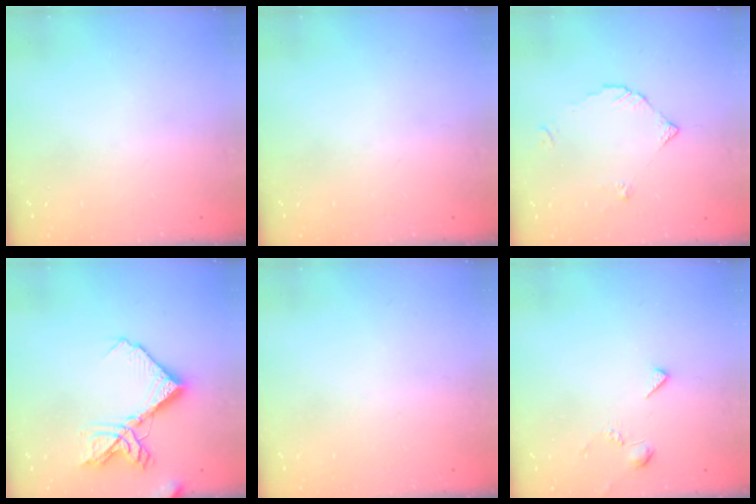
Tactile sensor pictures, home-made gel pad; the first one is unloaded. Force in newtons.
{"total": 0.0}
{"total": 3.0, "press": 3.0, "slide": 0.2}
{"total": 13.0, "press": 13.0, "slide": 0.7}
{"total": 2.0, "press": 2.0, "slide": 0.1}
{"total": 4.4, "press": 4.4, "slide": 0.7}